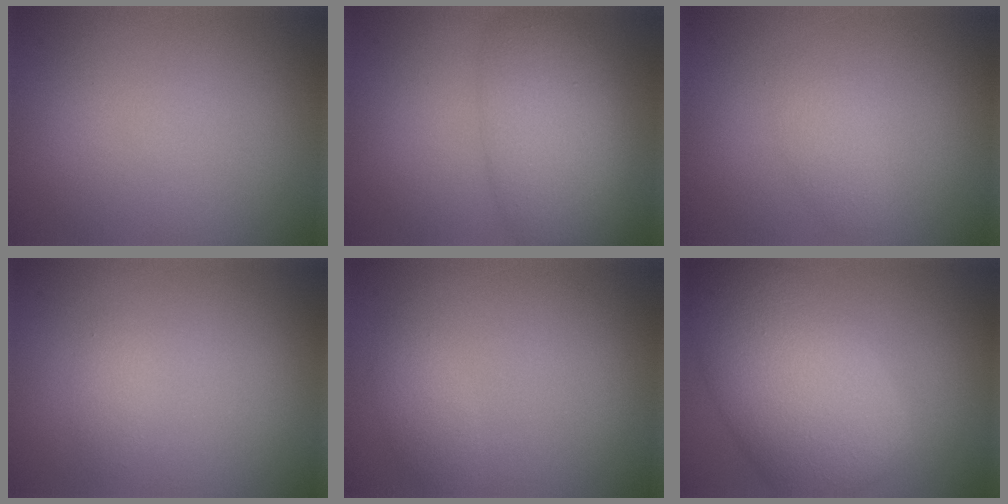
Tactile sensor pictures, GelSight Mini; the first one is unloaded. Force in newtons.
{"total": 6.8, "press": 6.8, "slide": 0.2}
{"total": 1.5, "press": 1.5, "slide": 0.0}
{"total": 0.8, "press": 0.8, "slide": 0.0}
{"total": 1.2, "press": 1.2, "slide": 0.1}
{"total": 10.8, "press": 10.8, "slide": 0.3}